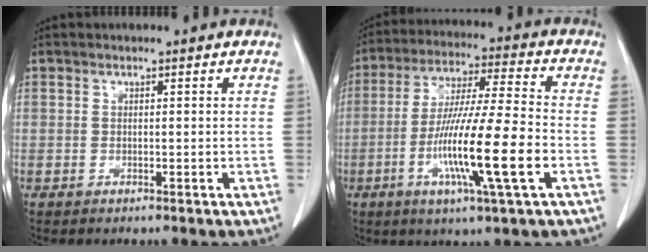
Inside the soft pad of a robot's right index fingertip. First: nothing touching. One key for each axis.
{"total": 15.5, "fx": -4.6, "fy": -0.1, "fz": 14.8, "tx": -0.281, "ty": -0.015, "tz": -0.085}